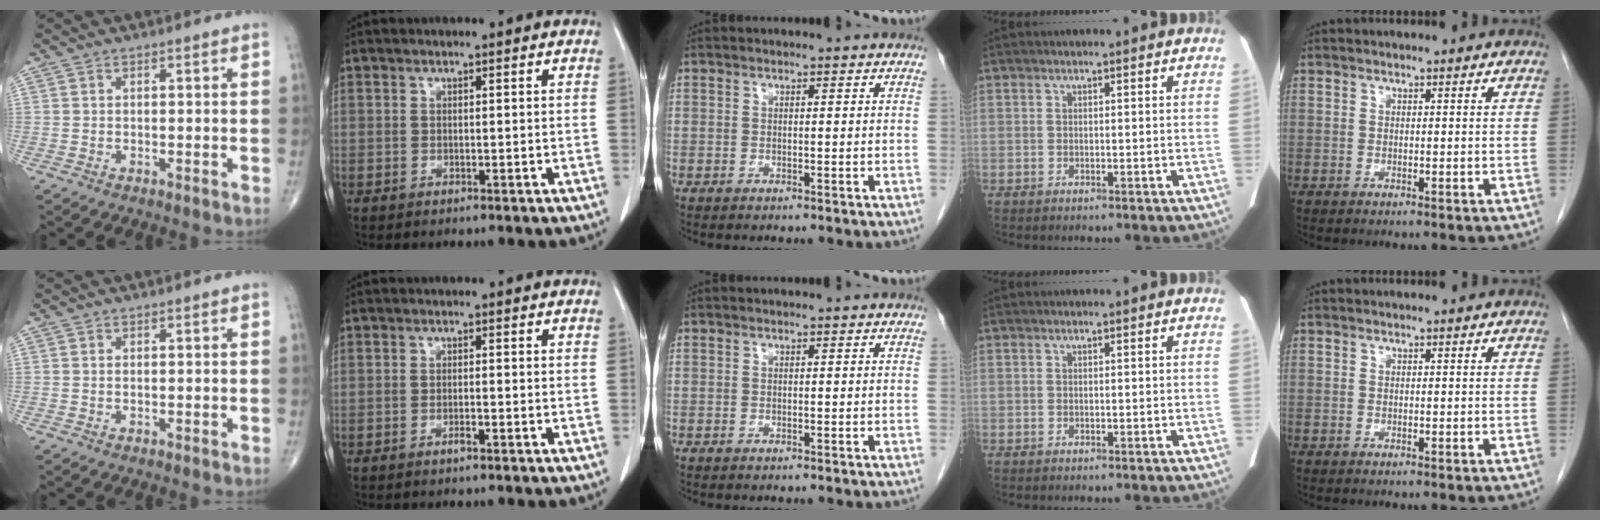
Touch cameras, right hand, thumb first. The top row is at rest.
{"index": {"total": 1.1, "force": [-0.7, 0.1, 0.8], "torque": [-0.016, -0.001, -0.012]}}